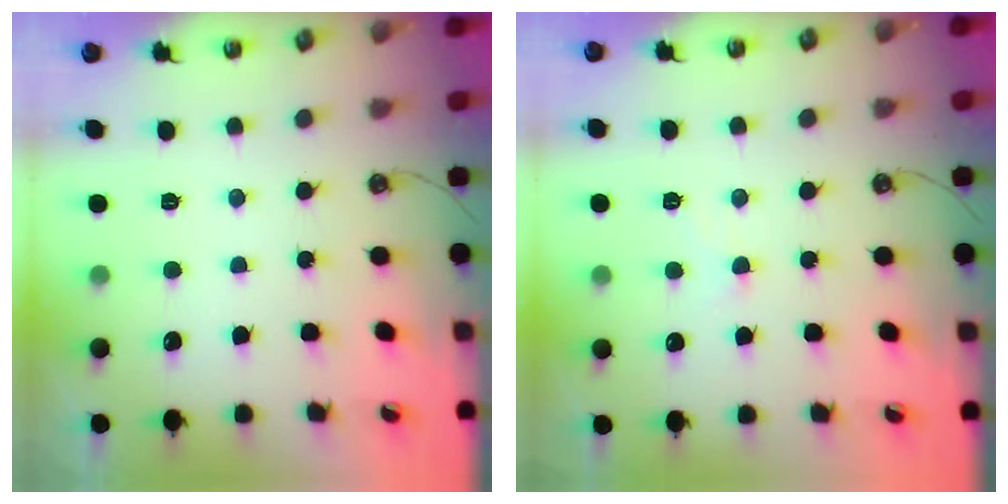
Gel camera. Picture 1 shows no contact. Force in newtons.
{"total": 1.1, "press": 1.0, "slide": 0.4}